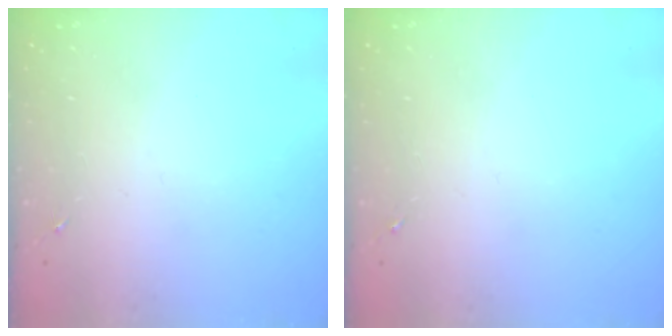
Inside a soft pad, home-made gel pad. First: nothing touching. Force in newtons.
{"total": 0.0}